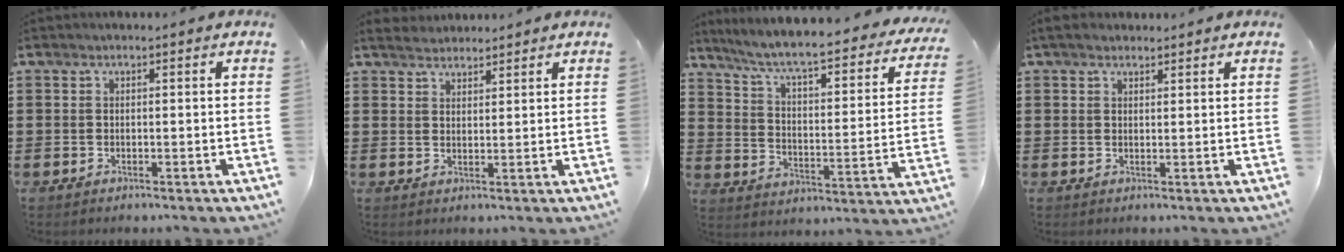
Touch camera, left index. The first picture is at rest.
{"total": 2.7, "force": [2.6, 0.8, -0.1], "torque": [-0.007, 0.001, 0.051]}
{"total": 6.5, "force": [5.4, 0.1, 3.6], "torque": [-0.091, -0.045, 0.085]}
{"total": 2.1, "force": [1.8, 1.0, 0.4], "torque": [-0.014, 0.008, 0.036]}